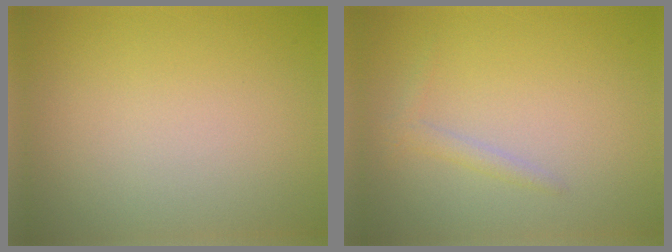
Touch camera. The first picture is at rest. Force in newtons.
{"total": 1.1, "press": 1.1, "slide": 0.0}